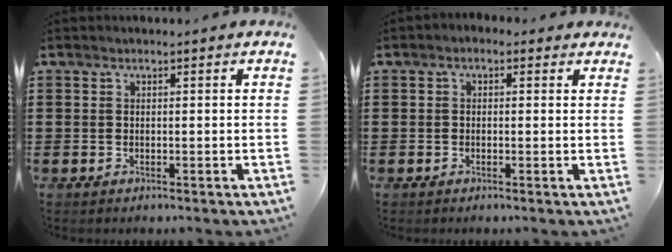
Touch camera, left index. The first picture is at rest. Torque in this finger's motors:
{"motor_torque": [2.14, 0.00, 0.14, 0.02]}